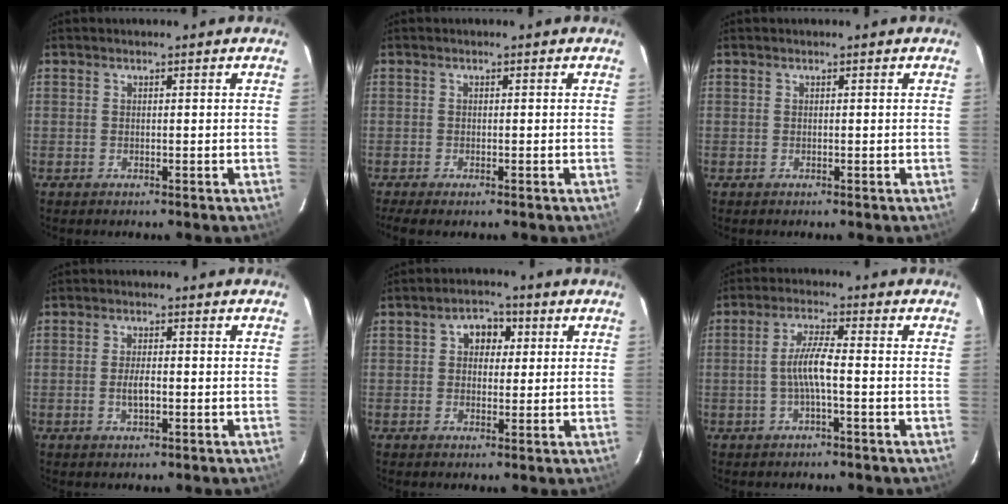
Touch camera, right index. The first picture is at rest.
{"total": 2.6, "force": [-2.0, 0.5, 1.7], "torque": [-0.039, -0.010, -0.035]}
{"total": 0.0}
{"total": 2.8, "force": [-0.8, 1.0, 2.5], "torque": [-0.047, -0.004, -0.013]}
{"total": 5.0, "force": [1.2, 4.0, 2.8], "torque": [-0.040, 0.019, 0.018]}
{"total": 5.2, "force": [-1.2, 0.3, 5.1], "torque": [-0.103, 0.004, -0.021]}